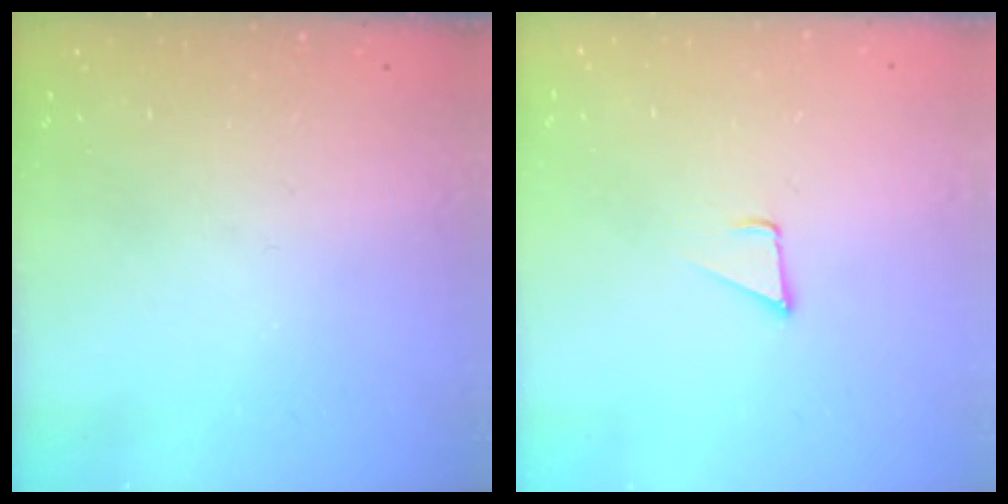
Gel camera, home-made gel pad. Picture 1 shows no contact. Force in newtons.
{"total": 2.8, "press": 2.8, "slide": 0.2}